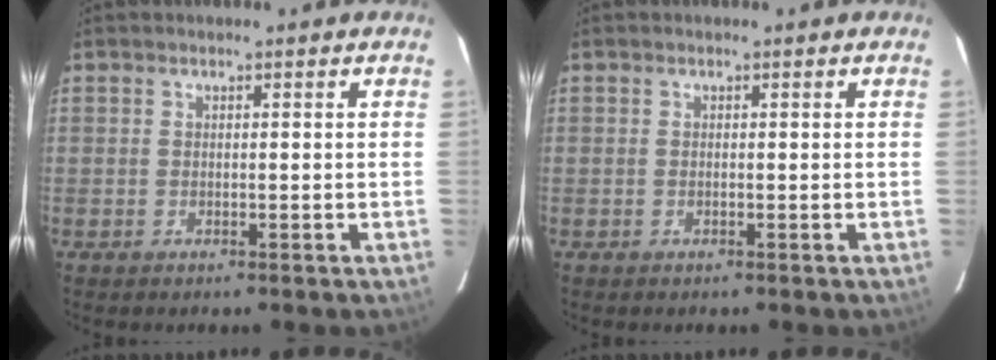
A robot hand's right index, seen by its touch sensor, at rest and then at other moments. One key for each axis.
{"total": 0.0}